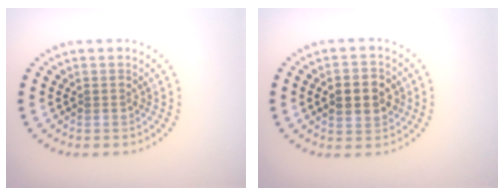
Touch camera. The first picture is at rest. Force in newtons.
{"total": 4.1, "press": 4.1, "slide": 0.3}